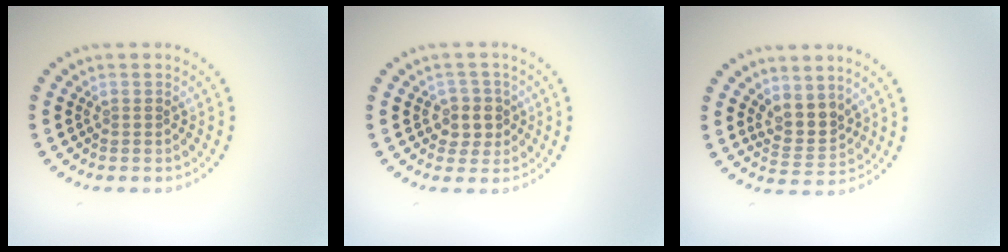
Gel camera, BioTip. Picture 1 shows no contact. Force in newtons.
{"total": 2.5, "press": 2.2, "slide": 1.3}
{"total": 2.8, "press": 2.2, "slide": 1.7}